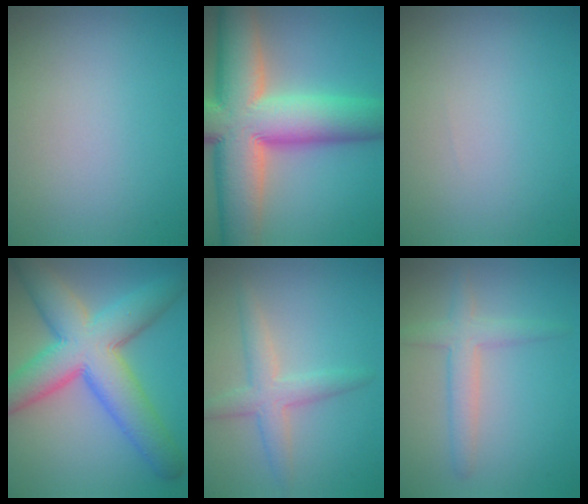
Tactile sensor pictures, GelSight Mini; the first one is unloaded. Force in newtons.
{"total": 15.3, "press": 15.3, "slide": 0.8}
{"total": 0.0}
{"total": 10.7, "press": 10.7, "slide": 0.3}
{"total": 3.1, "press": 3.1, "slide": 0.1}
{"total": 2.9, "press": 2.9, "slide": 0.2}